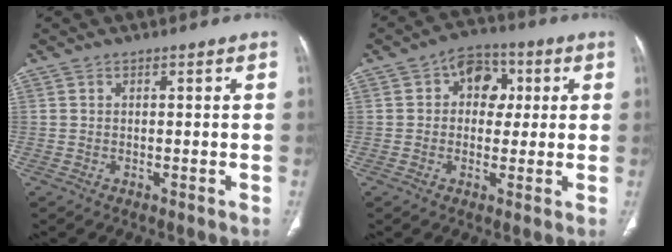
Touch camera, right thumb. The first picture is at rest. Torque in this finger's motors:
{"motor_torque": [2.49, 2.52, 0.20, -0.27, 0.00]}